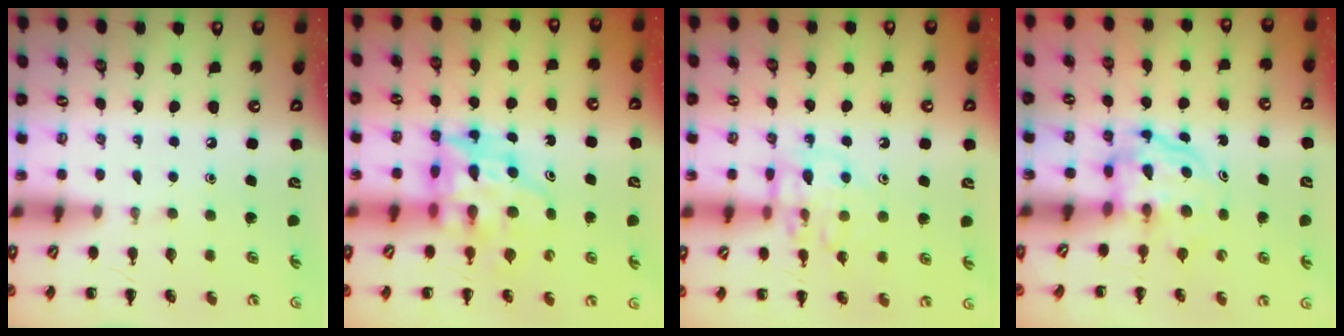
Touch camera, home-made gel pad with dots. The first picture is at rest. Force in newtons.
{"total": 10.4, "press": 10.0, "slide": 3.1}
{"total": 12.0, "press": 12.0, "slide": 0.8}
{"total": 3.7, "press": 3.7, "slide": 0.2}